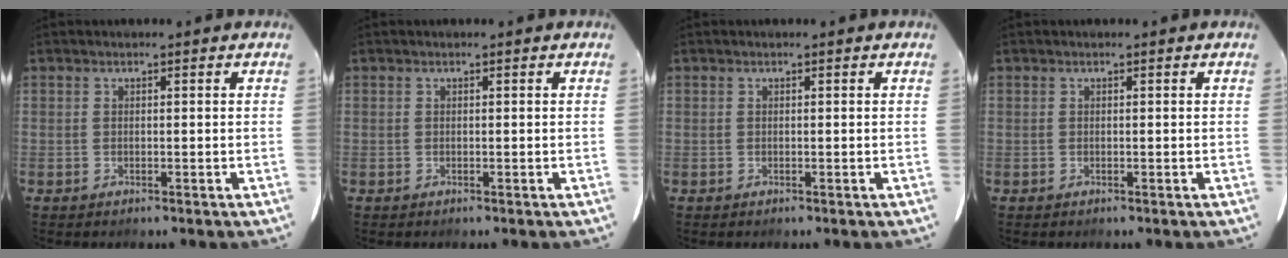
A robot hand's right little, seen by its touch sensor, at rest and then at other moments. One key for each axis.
{"total": 0.0}
{"total": 0.0}
{"total": 0.0}